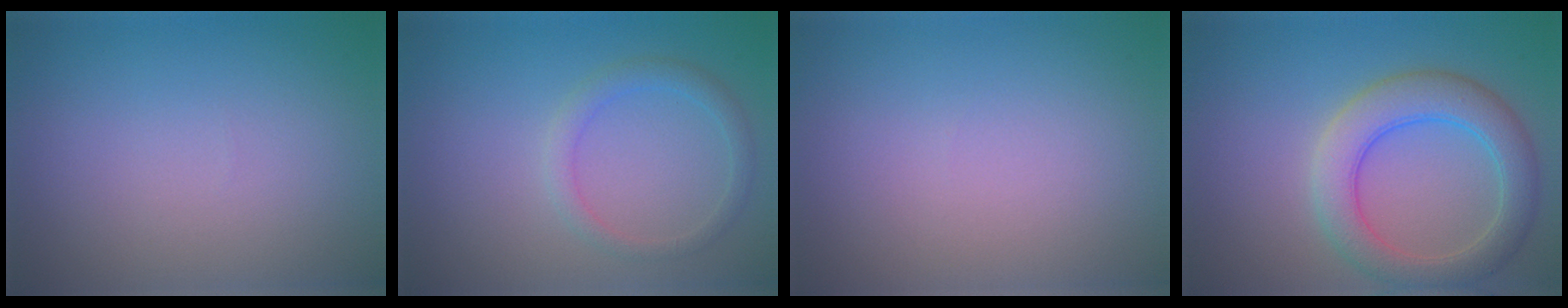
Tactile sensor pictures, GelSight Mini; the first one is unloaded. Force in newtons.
{"total": 1.9, "press": 1.9, "slide": 0.1}
{"total": 0.0}
{"total": 5.3, "press": 5.3, "slide": 0.3}